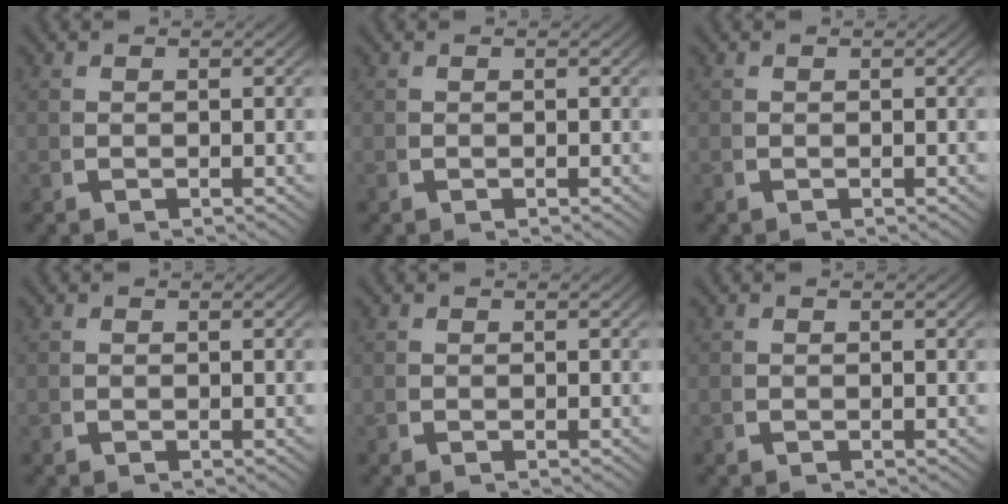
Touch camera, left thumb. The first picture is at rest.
{"total": 0.0}
{"total": 0.0}
{"total": 0.0}
{"total": 0.0}
{"total": 0.0}